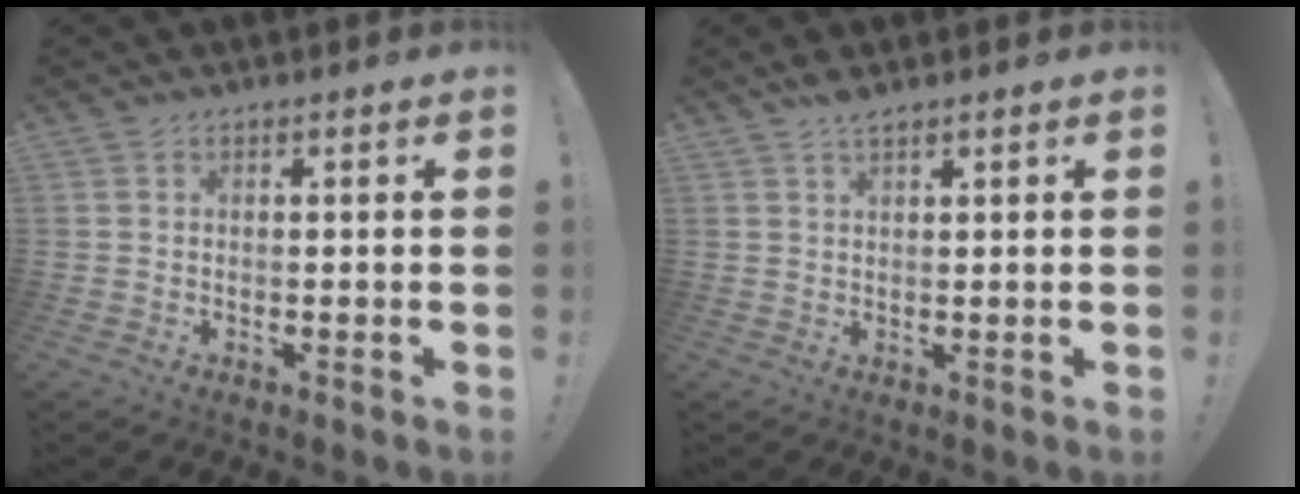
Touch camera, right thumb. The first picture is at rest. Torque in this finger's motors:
{"motor_torque": [-0.11, 0.08, 0.14, -0.16, 0.09]}